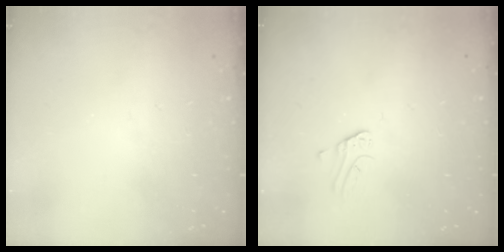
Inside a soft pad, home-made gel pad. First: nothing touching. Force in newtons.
{"total": 1.3, "press": 1.3, "slide": 0.1}